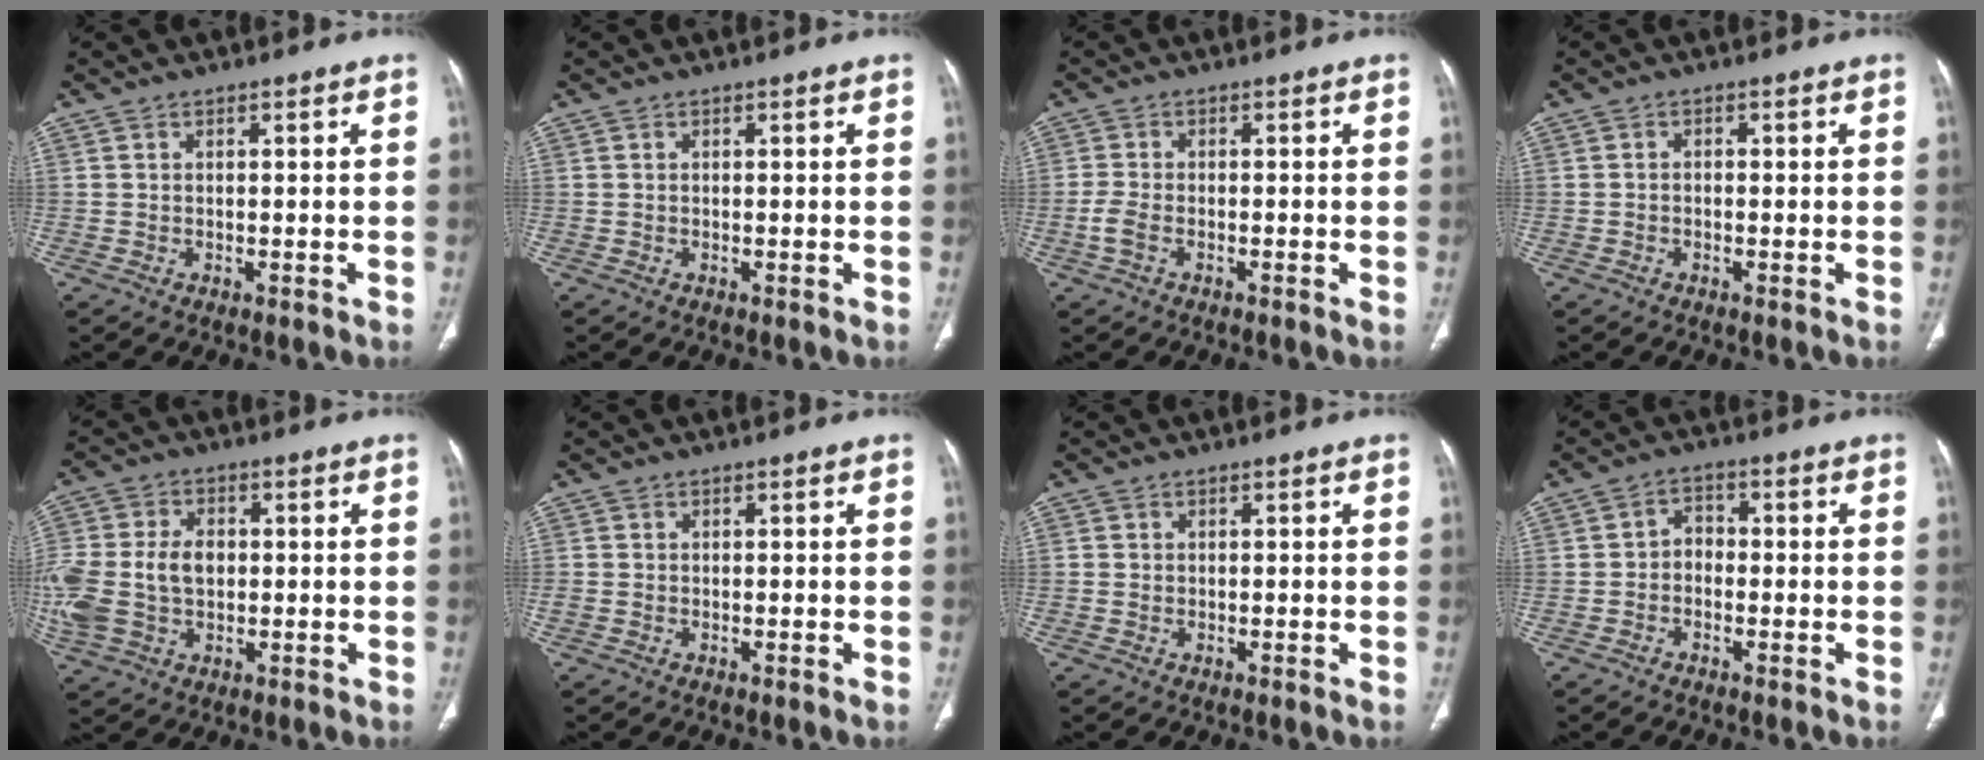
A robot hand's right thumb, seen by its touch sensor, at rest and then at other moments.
{"total": 0.0}
{"total": 2.4, "force": [-1.0, 1.3, 1.8], "torque": [-0.050, 0.002, -0.026]}
{"total": 0.6, "force": [-0.2, 0.6, 0.1], "torque": [0.002, 0.003, -0.008]}
{"total": 16.0, "force": [-0.7, 11.5, 11.1], "torque": [-0.277, 0.013, -0.001]}
{"total": 0.8, "force": [-0.1, 0.8, 0.2], "torque": [-0.006, 0.000, -0.004]}
{"total": 0.6, "force": [0.1, 0.6, -0.2], "torque": [0.005, 0.003, 0.000]}
{"total": 3.2, "force": [-0.9, 2.5, 1.8], "torque": [-0.010, 0.019, -0.026]}